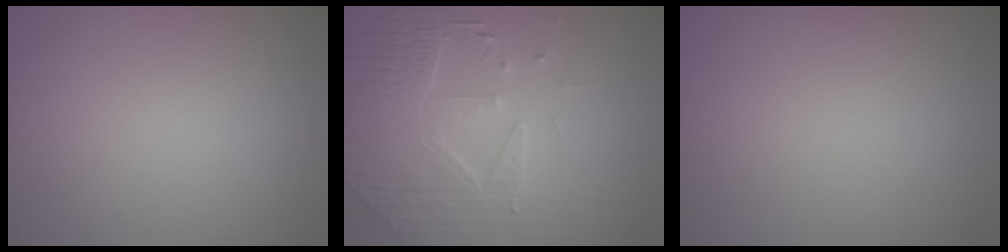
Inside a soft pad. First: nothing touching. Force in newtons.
{"total": 6.8, "press": 5.5, "slide": 4.0}
{"total": 0.0}